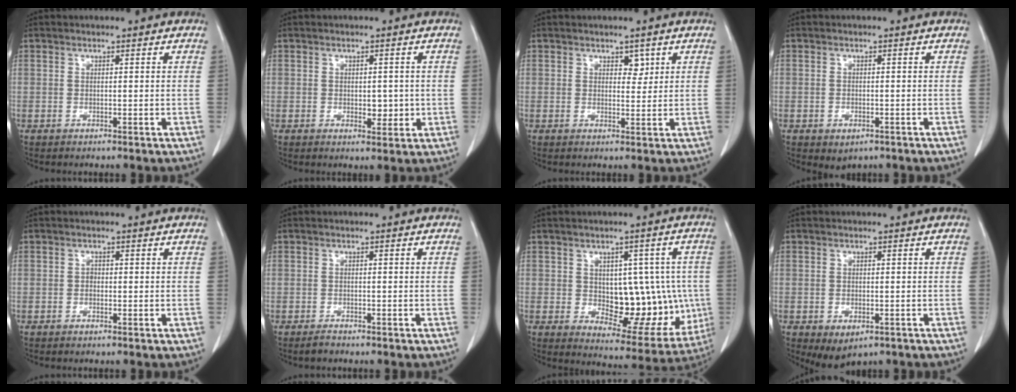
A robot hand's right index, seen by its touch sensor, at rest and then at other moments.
{"total": 3.0, "force": [-0.3, 1.8, 2.5], "torque": [-0.029, -0.002, 0.002]}
{"total": 2.0, "force": [1.1, 1.2, 1.1], "torque": [-0.010, -0.002, 0.017]}
{"total": 2.4, "force": [-1.3, 1.5, 1.3], "torque": [-0.016, -0.001, -0.006]}
{"total": 0.7, "force": [-0.3, 0.5, 0.4], "torque": [-0.003, 0.003, -0.007]}
{"total": 1.2, "force": [-1.1, 0.2, 0.5], "torque": [-0.013, -0.002, -0.018]}
{"total": 14.6, "force": [-0.5, 8.0, 12.2], "torque": [-0.148, 0.011, 0.021]}
{"total": 4.0, "force": [-2.1, 2.3, 2.6], "torque": [-0.038, -0.006, -0.020]}